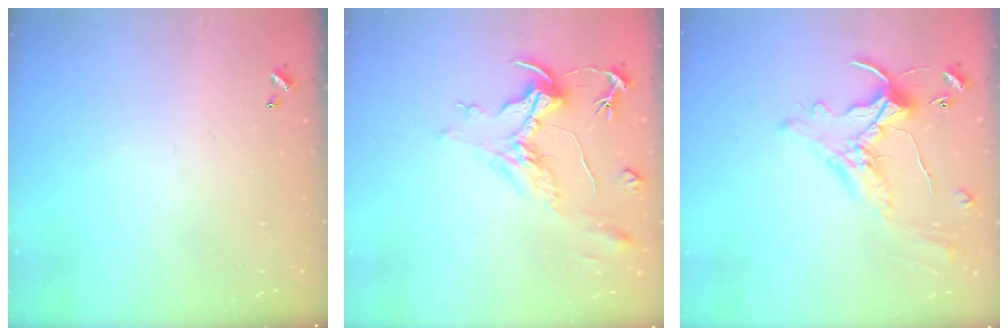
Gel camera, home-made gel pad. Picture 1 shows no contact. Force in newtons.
{"total": 2.1, "press": 1.6, "slide": 1.3}
{"total": 2.9, "press": 2.6, "slide": 1.3}